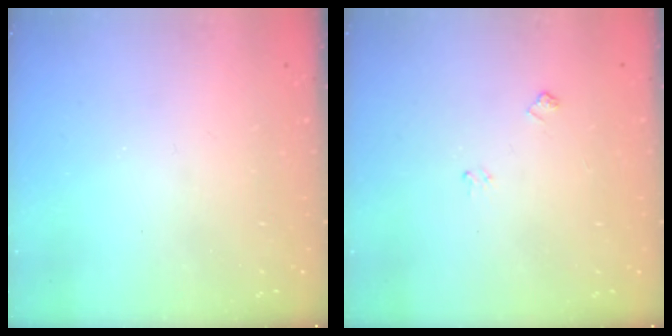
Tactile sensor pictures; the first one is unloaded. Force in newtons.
{"total": 4.5, "press": 4.4, "slide": 0.6}